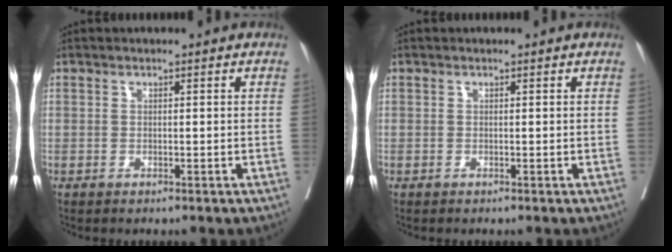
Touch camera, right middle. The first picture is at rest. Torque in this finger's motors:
{"motor_torque": [0.01, -0.02, -0.02, 0.00]}